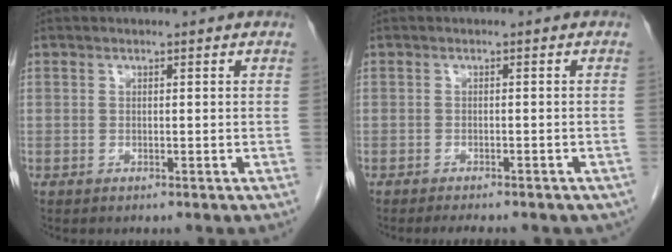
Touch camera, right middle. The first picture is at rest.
{"total": 8.3, "force": [-7.1, 2.3, 3.6], "torque": [-0.045, -0.005, -0.076]}